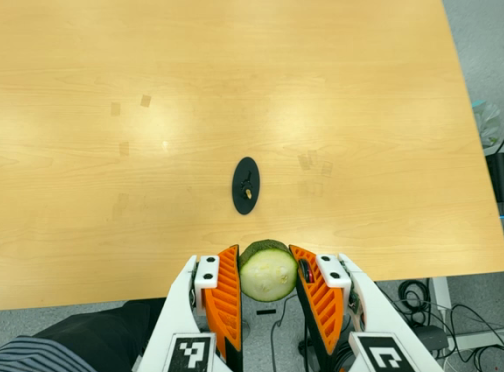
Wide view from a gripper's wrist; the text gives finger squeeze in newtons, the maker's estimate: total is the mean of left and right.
{"total": 12.4, "left": 12.6, "right": 12.2}